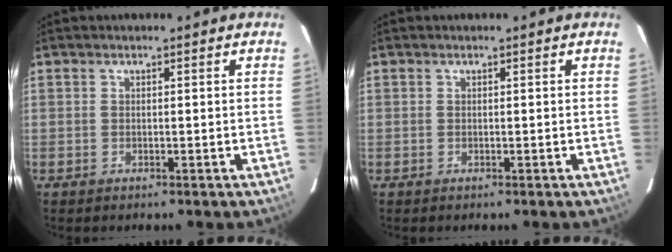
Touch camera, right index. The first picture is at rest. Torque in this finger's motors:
{"motor_torque": [0.00, 0.00, 0.00, 0.00]}